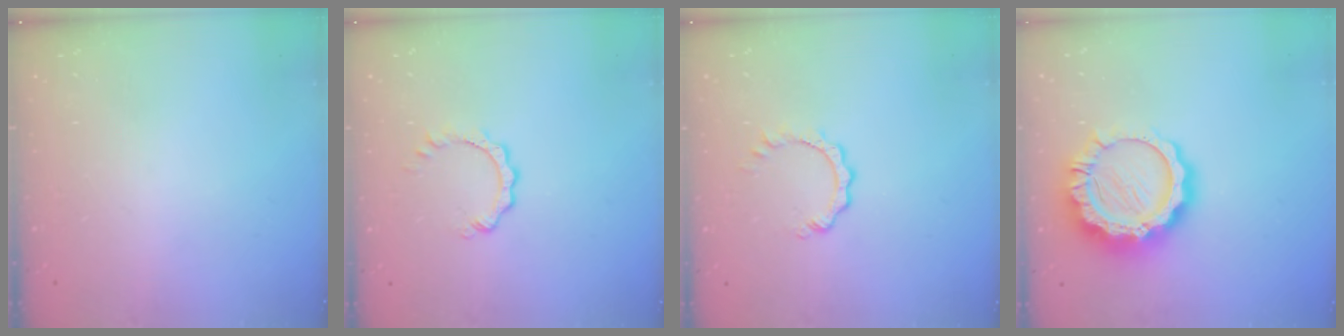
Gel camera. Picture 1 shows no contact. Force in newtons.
{"total": 3.1, "press": 3.1, "slide": 0.4}
{"total": 3.5, "press": 3.5, "slide": 0.3}
{"total": 15.5, "press": 15.4, "slide": 1.3}